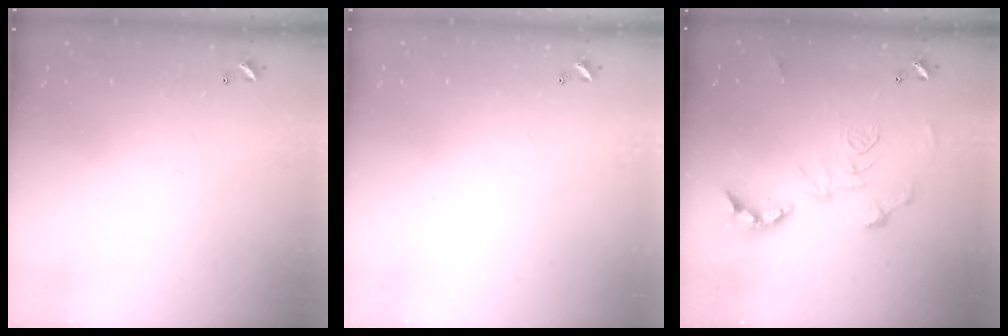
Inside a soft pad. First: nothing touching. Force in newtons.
{"total": 0.0}
{"total": 2.9, "press": 2.3, "slide": 1.7}